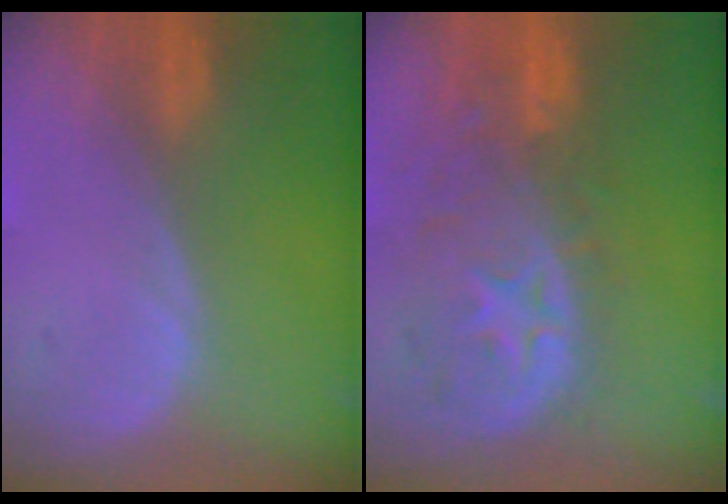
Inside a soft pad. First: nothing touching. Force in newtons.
{"total": 11.0, "press": 9.7, "slide": 5.2}